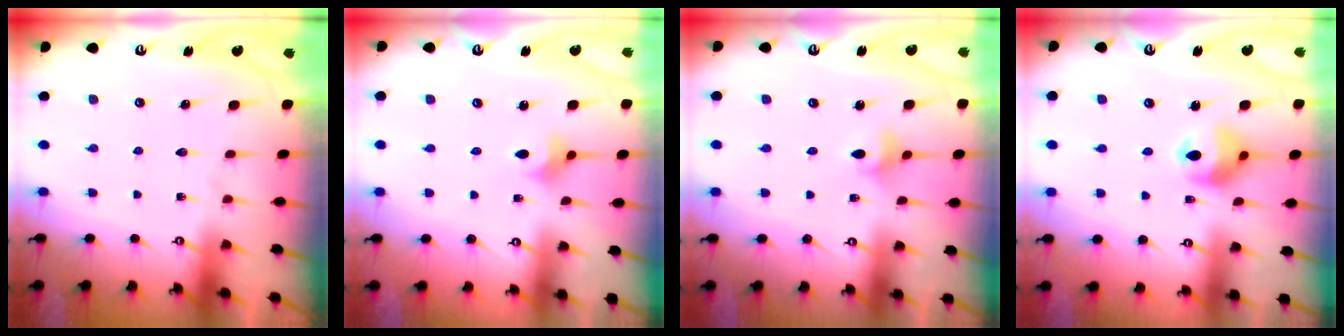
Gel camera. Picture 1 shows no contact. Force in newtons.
{"total": 2.9, "press": 2.8, "slide": 0.6}
{"total": 2.4, "press": 2.4, "slide": 0.4}
{"total": 11.4, "press": 11.3, "slide": 1.8}